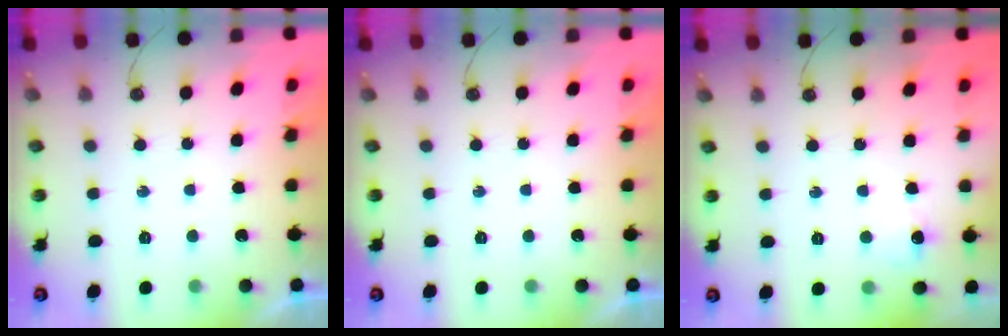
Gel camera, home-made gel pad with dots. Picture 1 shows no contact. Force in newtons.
{"total": 0.0}
{"total": 6.6, "press": 6.6, "slide": 0.7}